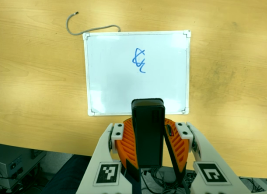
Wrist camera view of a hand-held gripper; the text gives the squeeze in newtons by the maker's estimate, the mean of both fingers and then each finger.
{"total": 9.3, "left": 9.2, "right": 9.4}